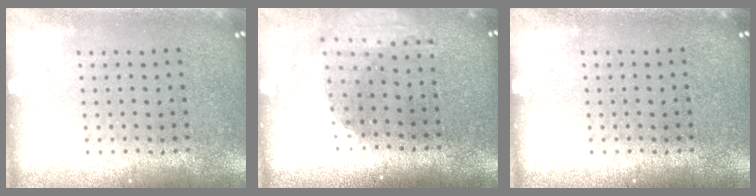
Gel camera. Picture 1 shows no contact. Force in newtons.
{"total": 1.9, "press": 1.5, "slide": 1.3}
{"total": 0.0}